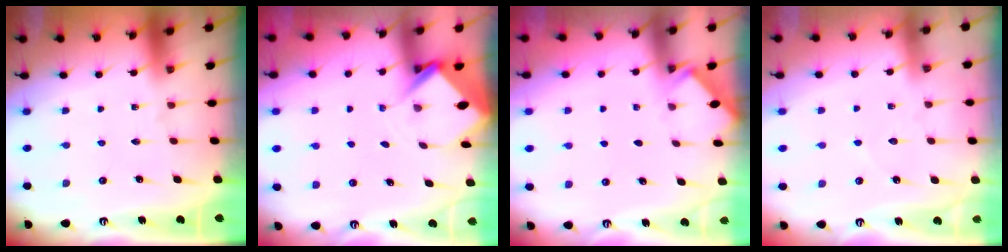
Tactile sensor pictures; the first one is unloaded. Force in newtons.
{"total": 3.8, "press": 3.8, "slide": 0.3}
{"total": 1.7, "press": 1.6, "slide": 0.2}
{"total": 2.0, "press": 2.0, "slide": 0.2}